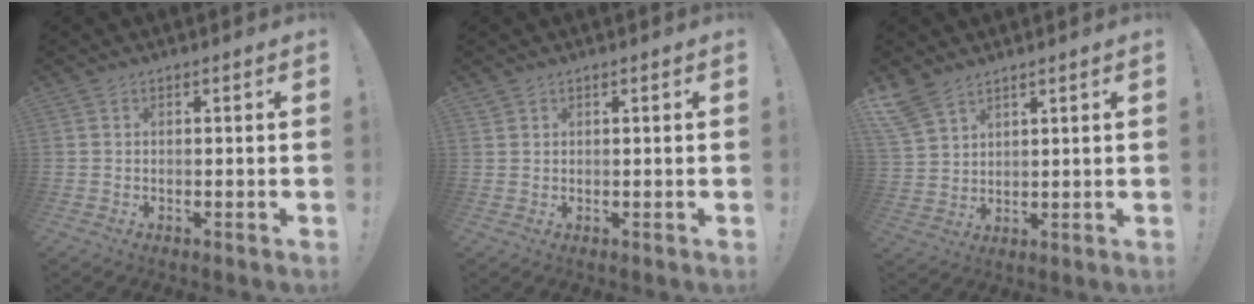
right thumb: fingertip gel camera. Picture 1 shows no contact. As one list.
[{"total": 1.5, "force": [1.3, 0.8, 0.4], "torque": [-0.001, -0.006, 0.024]}, {"total": 7.7, "force": [6.0, 3.7, 3.1], "torque": [-0.073, -0.025, 0.123]}]